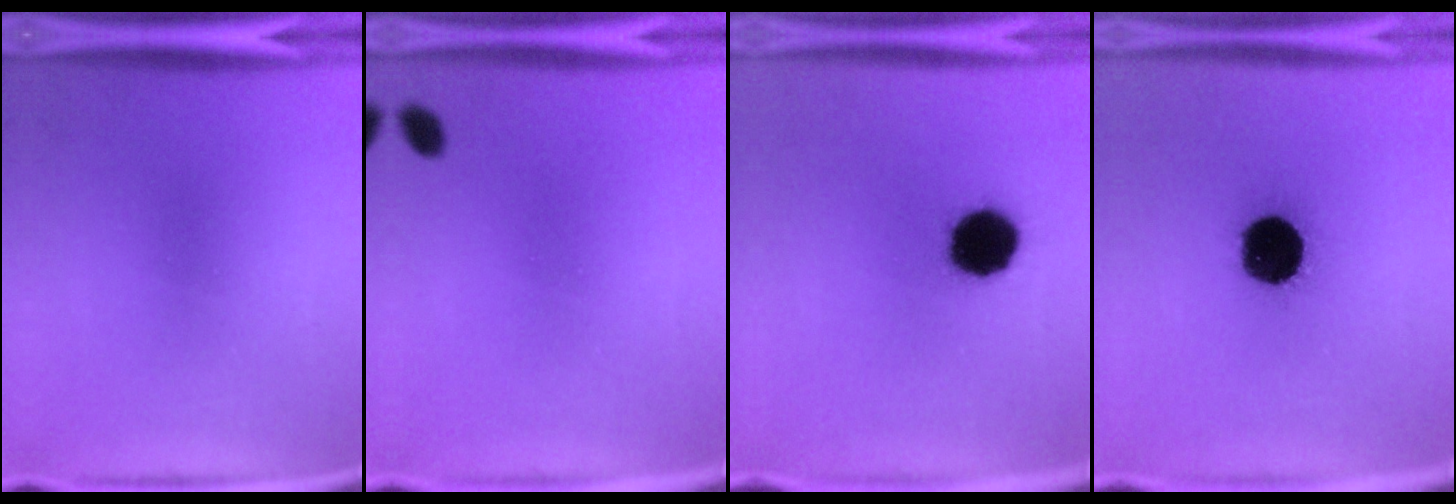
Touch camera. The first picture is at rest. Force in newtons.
{"total": 1.8}
{"total": 13.5}
{"total": 18.7}